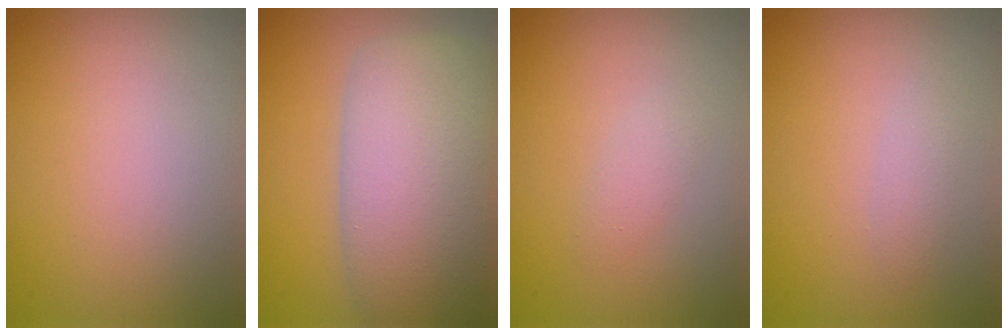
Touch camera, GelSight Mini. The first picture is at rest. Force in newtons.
{"total": 10.6, "press": 10.6, "slide": 0.5}
{"total": 1.2, "press": 1.2, "slide": 0.0}
{"total": 1.1, "press": 1.1, "slide": 0.0}